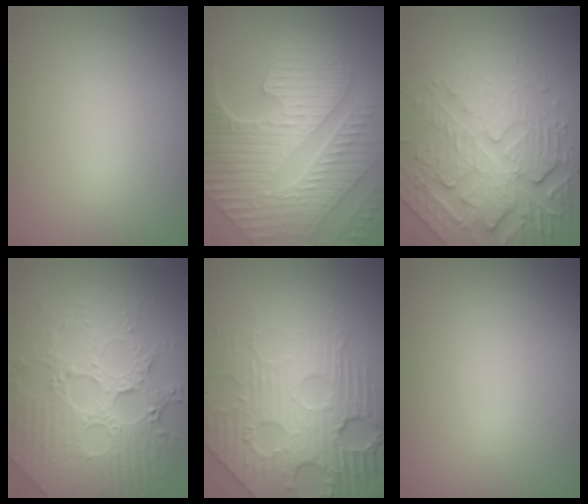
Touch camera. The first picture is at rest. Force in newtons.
{"total": 10.4, "press": 7.1, "slide": 7.6}
{"total": 8.0, "press": 5.6, "slide": 5.7}
{"total": 8.2, "press": 5.9, "slide": 5.7}
{"total": 7.8, "press": 6.1, "slide": 4.9}
{"total": 0.0}